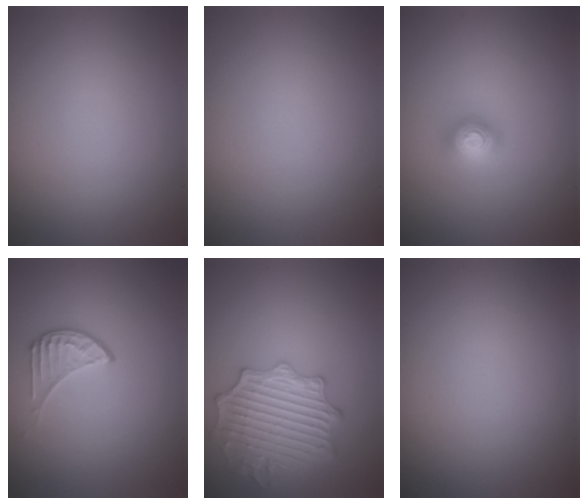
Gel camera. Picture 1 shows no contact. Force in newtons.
{"total": 0.0}
{"total": 2.0, "press": 2.0, "slide": 0.2}
{"total": 1.9, "press": 1.3, "slide": 1.3}
{"total": 5.0, "press": 4.8, "slide": 1.4}
{"total": 0.0}